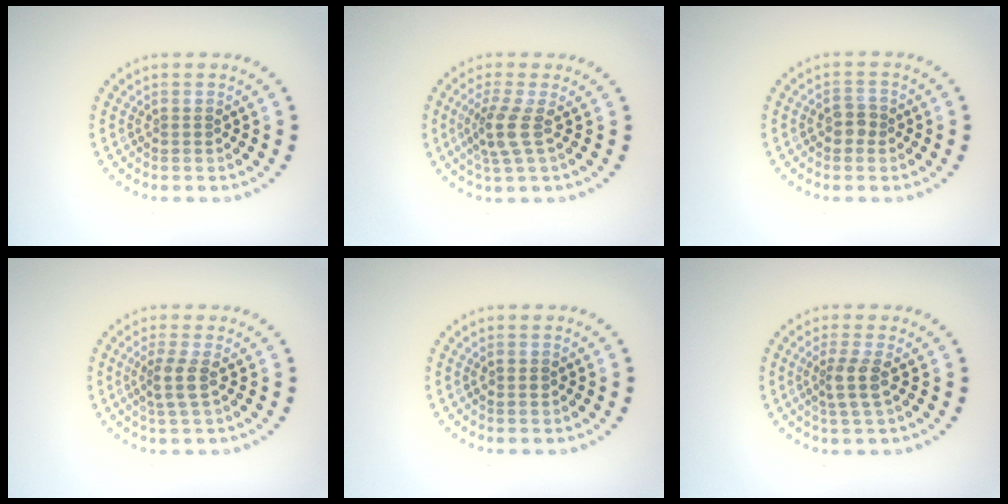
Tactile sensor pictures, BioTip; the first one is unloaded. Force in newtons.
{"total": 2.7, "press": 2.0, "slide": 1.8}
{"total": 1.6, "press": 1.5, "slide": 0.5}
{"total": 2.1, "press": 1.7, "slide": 1.2}
{"total": 1.0, "press": 1.0, "slide": 0.1}
{"total": 2.3, "press": 1.7, "slide": 1.5}